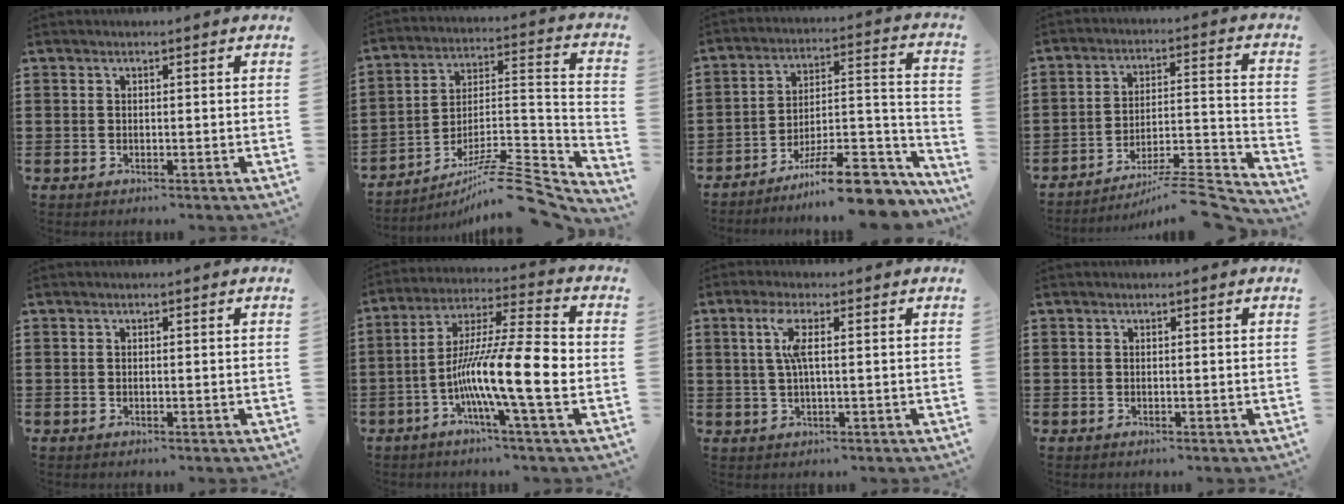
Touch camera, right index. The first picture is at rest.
{"total": 9.9, "force": [-7.8, 1.7, 5.9], "torque": [-0.090, 0.012, -0.153]}
{"total": 12.7, "force": [-9.6, 3.2, 7.6], "torque": [-0.090, 0.041, -0.168]}
{"total": 7.1, "force": [-6.2, 0.4, 3.4], "torque": [-0.048, -0.003, -0.122]}
{"total": 0.0}
{"total": 14.3, "force": [-3.3, 1.8, 13.8], "torque": [-0.270, -0.010, -0.068]}
{"total": 3.8, "force": [0.6, 0.4, 3.7], "torque": [-0.080, -0.002, 0.005]}
{"total": 0.0}